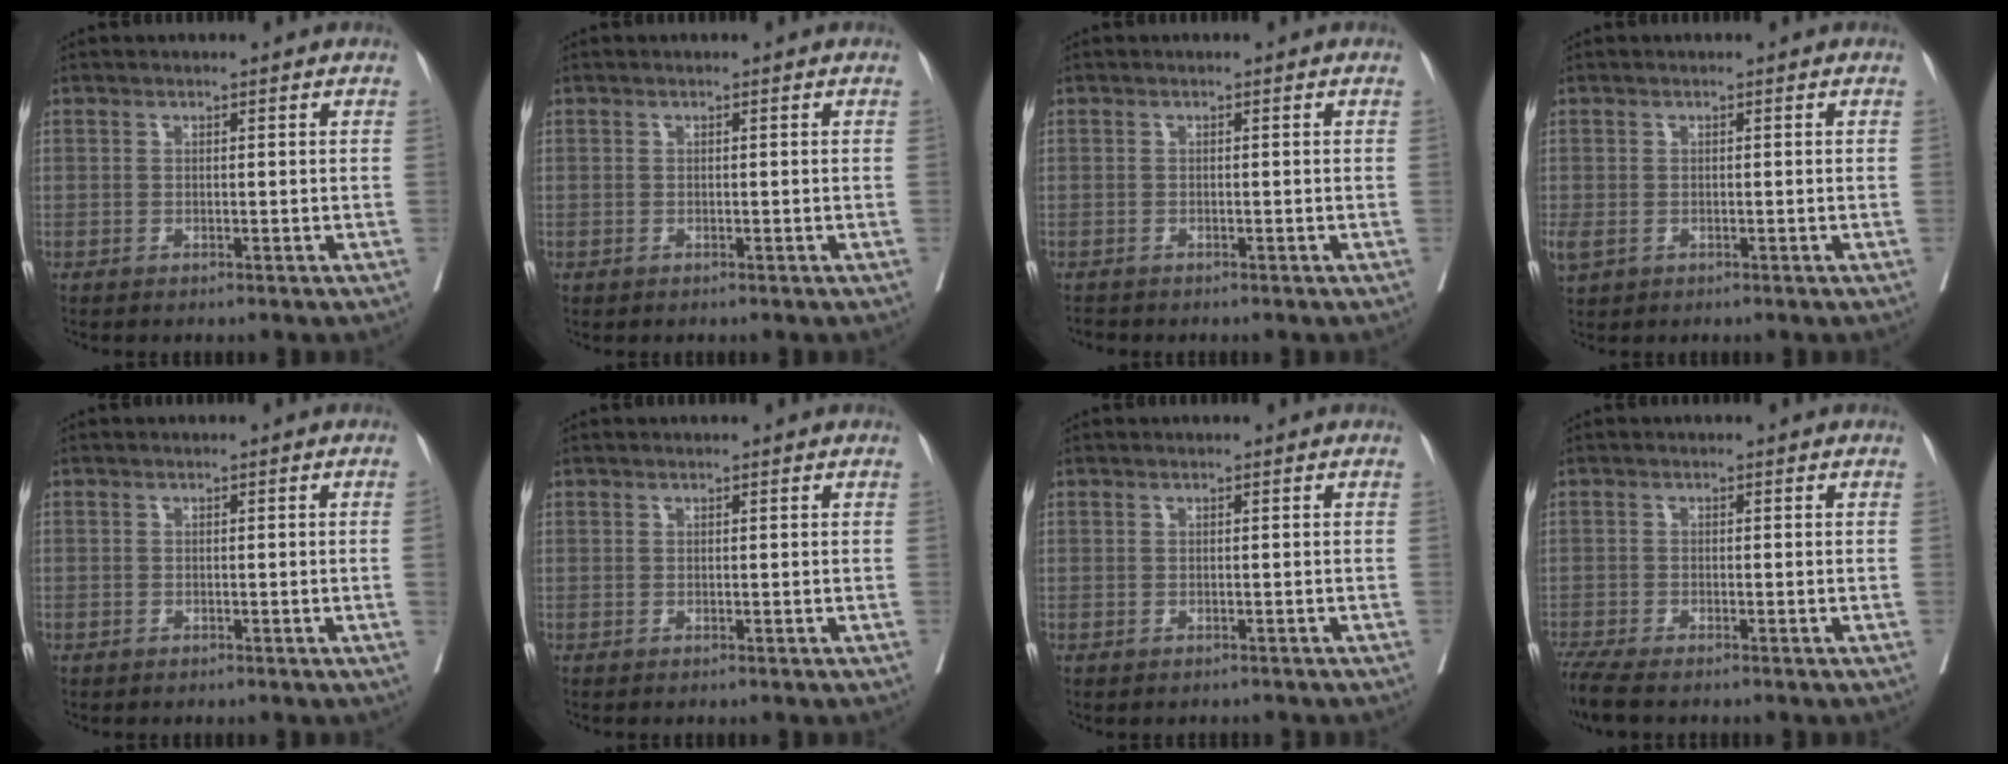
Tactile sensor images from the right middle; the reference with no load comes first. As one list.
[{"total": 0.0}, {"total": 1.1, "force": [-1.1, 0.2, 0.0], "torque": [-0.007, -0.004, -0.020]}, {"total": 2.4, "force": [-0.6, 1.6, 1.6], "torque": [-0.046, -0.004, -0.004]}, {"total": 0.6, "force": [-0.3, 0.1, 0.5], "torque": [-0.008, 0.004, -0.005]}, {"total": 0.0}, {"total": 0.9, "force": [-0.8, 0.3, 0.3], "torque": [-0.012, -0.002, -0.010]}, {"total": 5.3, "force": [-4.4, 0.6, 2.9], "torque": [-0.055, -0.015, -0.081]}]